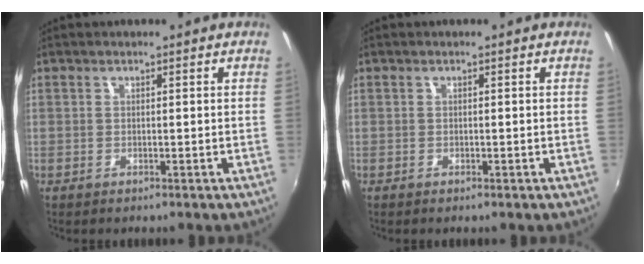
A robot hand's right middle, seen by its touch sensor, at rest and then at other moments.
{"total": 0.0}